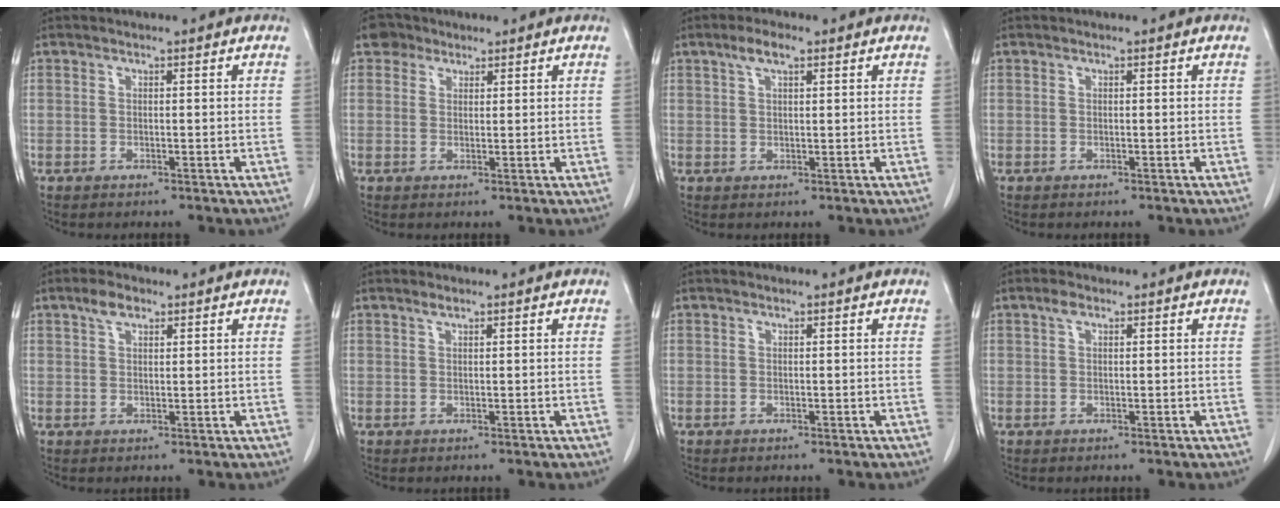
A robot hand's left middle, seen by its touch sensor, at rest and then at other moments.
{"total": 2.8, "force": [1.9, 2.1, 0.4], "torque": [-0.007, 0.010, 0.030]}
{"total": 3.2, "force": [1.9, 0.9, 2.4], "torque": [-0.051, 0.010, 0.037]}
{"total": 0.0}
{"total": 2.6, "force": [1.7, 1.3, 1.6], "torque": [-0.034, 0.006, 0.034]}
{"total": 0.6, "force": [0.5, 0.0, 0.3], "torque": [-0.012, 0.000, 0.012]}
{"total": 0.0}
{"total": 1.2, "force": [0.7, 0.6, 0.8], "torque": [-0.017, 0.009, 0.011]}